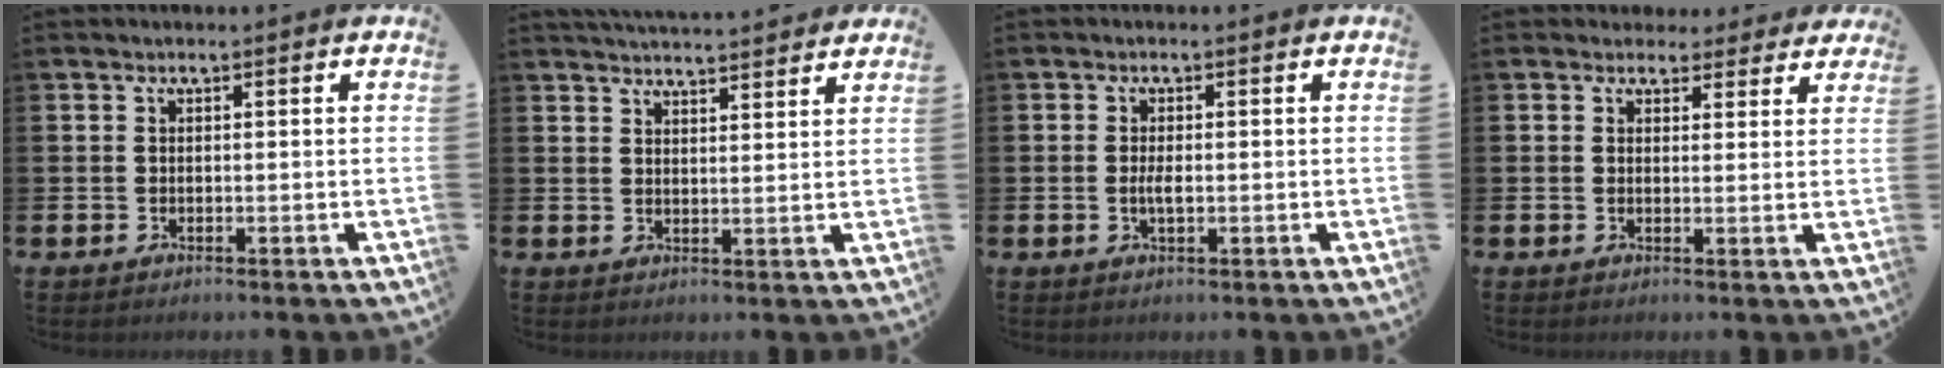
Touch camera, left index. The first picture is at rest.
{"total": 4.2, "force": [4.2, 0.1, 0.0], "torque": [-0.006, -0.023, 0.076]}
{"total": 1.9, "force": [-0.1, 0.7, 1.8], "torque": [-0.027, -0.003, -0.005]}
{"total": 3.3, "force": [2.9, 1.6, -0.1], "torque": [0.001, -0.012, 0.050]}